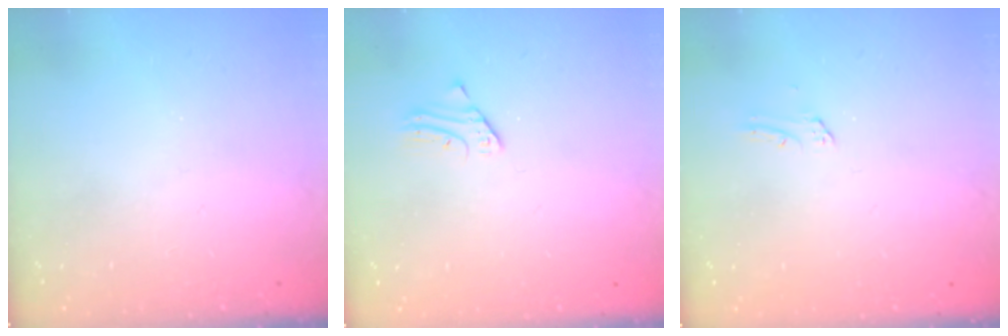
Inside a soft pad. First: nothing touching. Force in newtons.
{"total": 1.7, "press": 1.7, "slide": 0.2}
{"total": 1.4, "press": 1.4, "slide": 0.1}